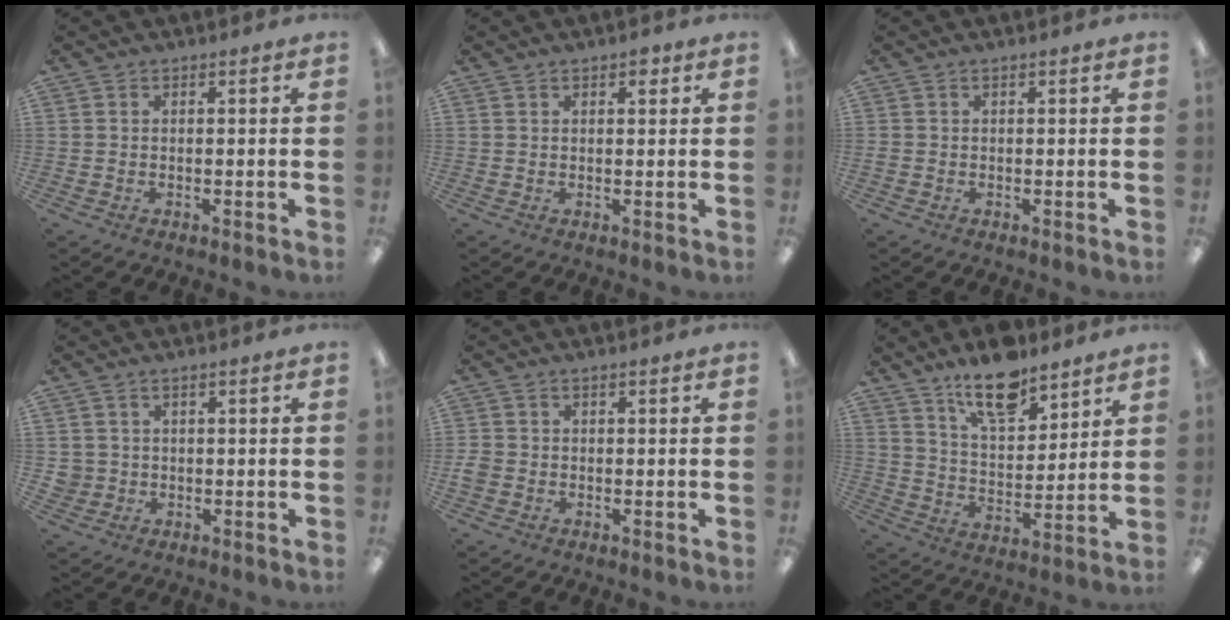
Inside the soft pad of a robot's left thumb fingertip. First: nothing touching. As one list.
[{"total": 2.3, "force": [1.3, 1.3, 1.4], "torque": [-0.012, -0.002, 0.019]}, {"total": 0.6, "force": [0.0, 0.4, 0.4], "torque": [-0.007, 0.002, -0.002]}, {"total": 2.5, "force": [0.5, 2.5, 0.4], "torque": [-0.012, 0.004, 0.007]}, {"total": 2.3, "force": [-0.6, 1.8, 1.2], "torque": [-0.018, 0.005, -0.010]}, {"total": 13.6, "force": [10.6, 5.0, 6.7], "torque": [-0.105, -0.061, 0.187]}]